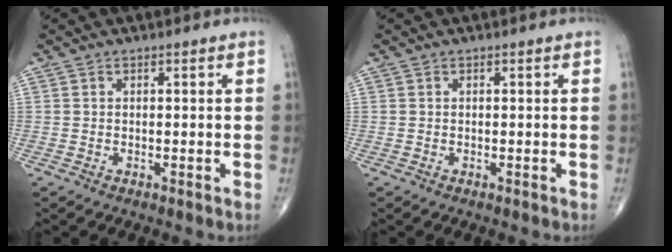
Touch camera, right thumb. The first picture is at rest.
{"total": 0.0}